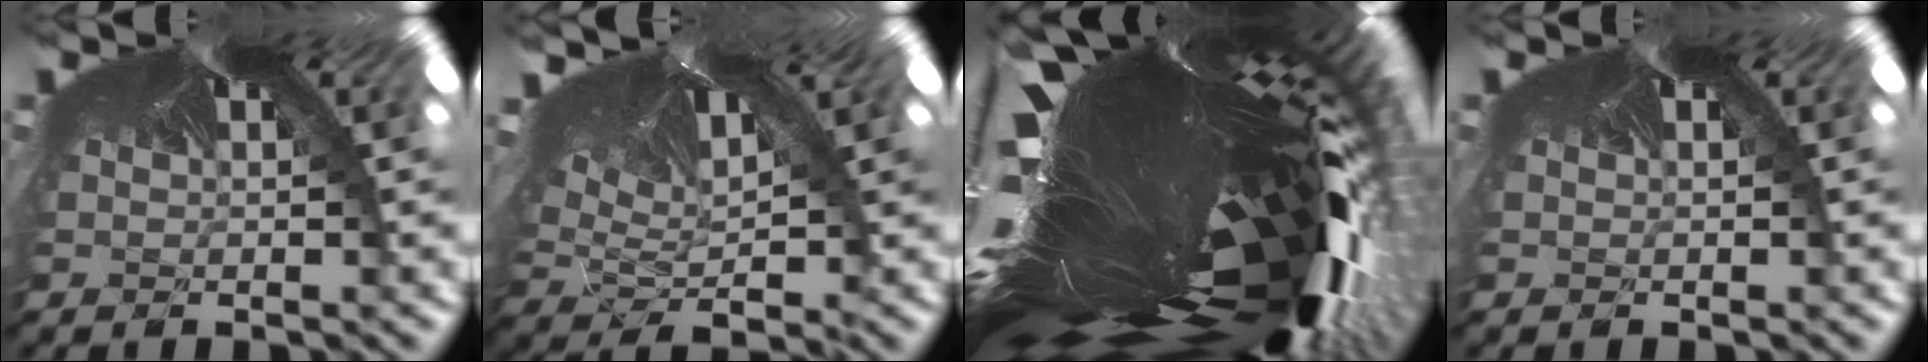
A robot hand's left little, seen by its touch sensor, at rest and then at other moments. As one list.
[{"total": 2.3, "force": [-0.9, 0.3, 2.0], "torque": [-0.051, -0.026, 0.007]}, {"total": 7.3, "force": [-6.7, 0.4, 2.9], "torque": [-0.100, -0.125, -0.054]}, {"total": 0.0}]